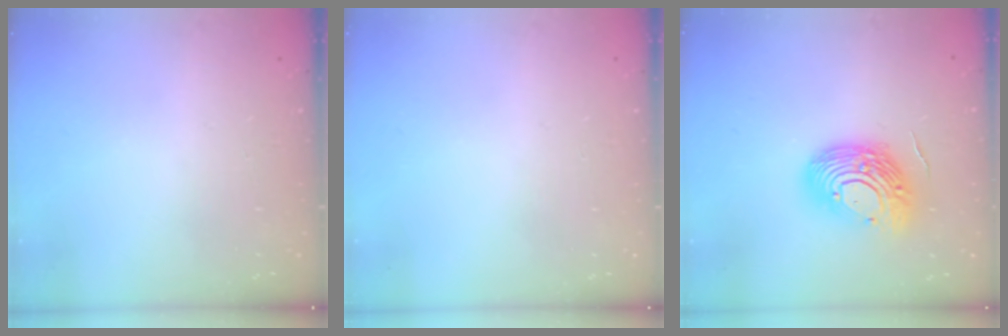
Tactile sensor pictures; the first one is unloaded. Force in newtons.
{"total": 0.0}
{"total": 14.5, "press": 14.4, "slide": 1.9}